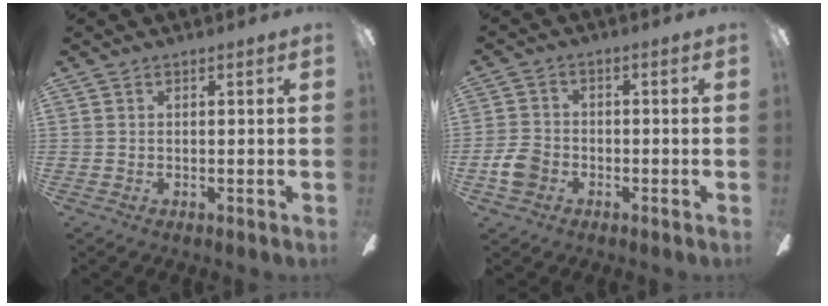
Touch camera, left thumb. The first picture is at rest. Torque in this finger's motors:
{"motor_torque": [-0.23, 0.30, -0.09, 0.09, 0.04]}